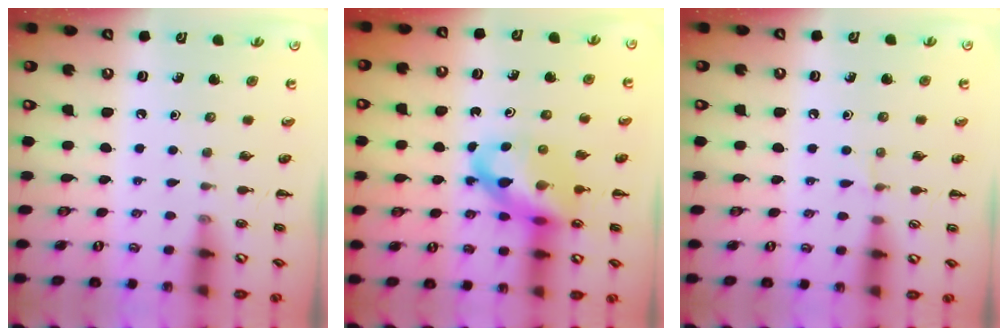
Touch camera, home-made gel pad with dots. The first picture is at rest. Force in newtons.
{"total": 13.8, "press": 13.3, "slide": 3.6}
{"total": 3.8, "press": 3.5, "slide": 1.3}